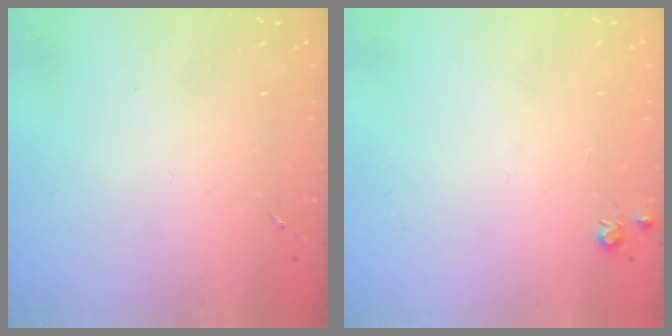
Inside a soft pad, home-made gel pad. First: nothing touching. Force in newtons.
{"total": 5.4, "press": 5.3, "slide": 0.7}